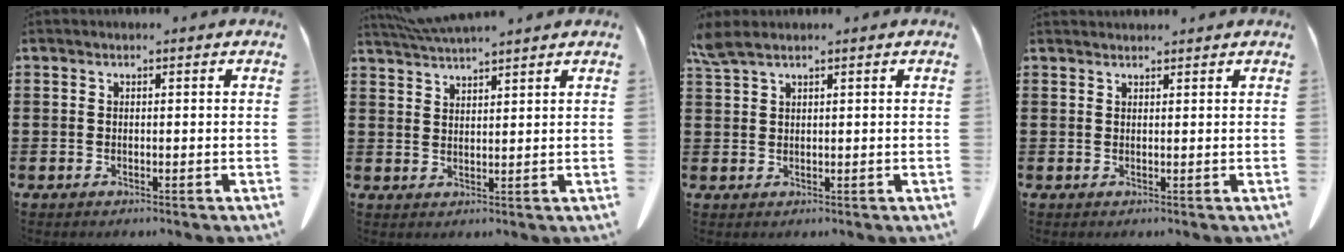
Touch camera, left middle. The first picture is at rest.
{"total": 4.0, "force": [3.8, 0.0, 1.2], "torque": [-0.035, -0.009, 0.071]}
{"total": 2.5, "force": [2.0, 0.3, 1.5], "torque": [-0.037, -0.001, 0.039]}
{"total": 1.1, "force": [1.1, 0.1, 0.1], "torque": [-0.003, 0.000, 0.021]}